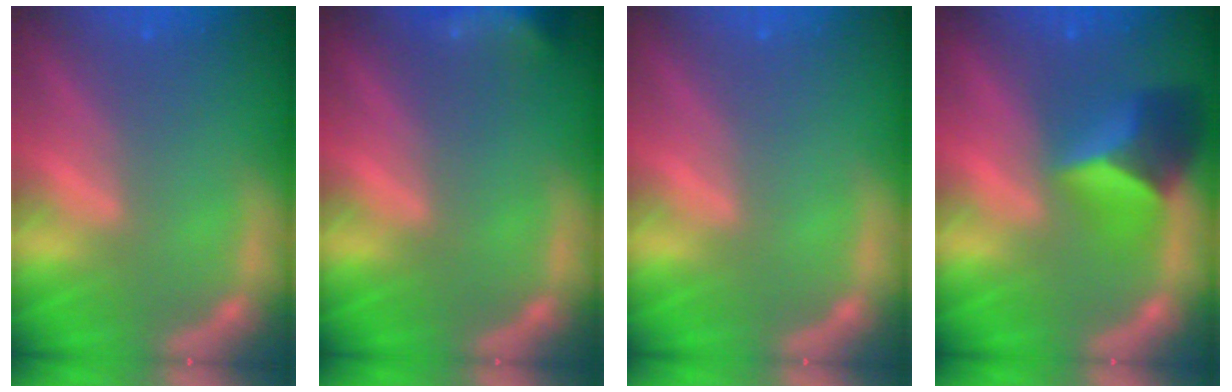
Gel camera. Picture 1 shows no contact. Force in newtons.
{"total": 6.5}
{"total": 0.0}
{"total": 6.0}